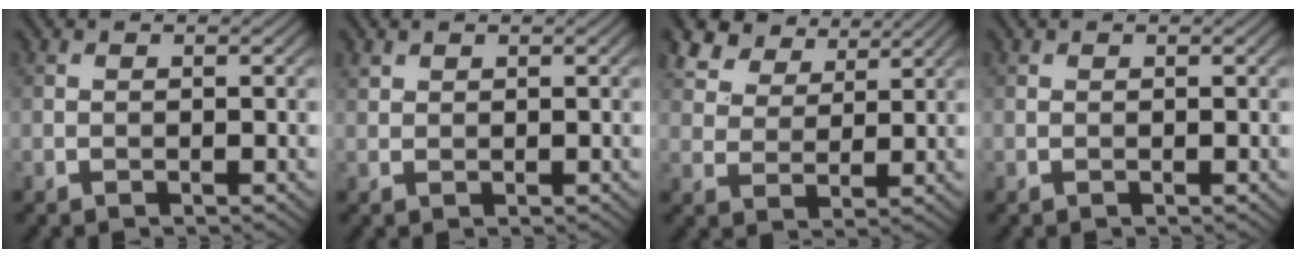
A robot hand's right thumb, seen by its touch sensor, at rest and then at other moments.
{"total": 0.8, "force": [0.6, 0.5, 0.3], "torque": [-0.008, 0.001, 0.014]}
{"total": 7.9, "force": [5.7, 4.3, 3.3], "torque": [-0.089, -0.002, 0.116]}
{"total": 0.0}